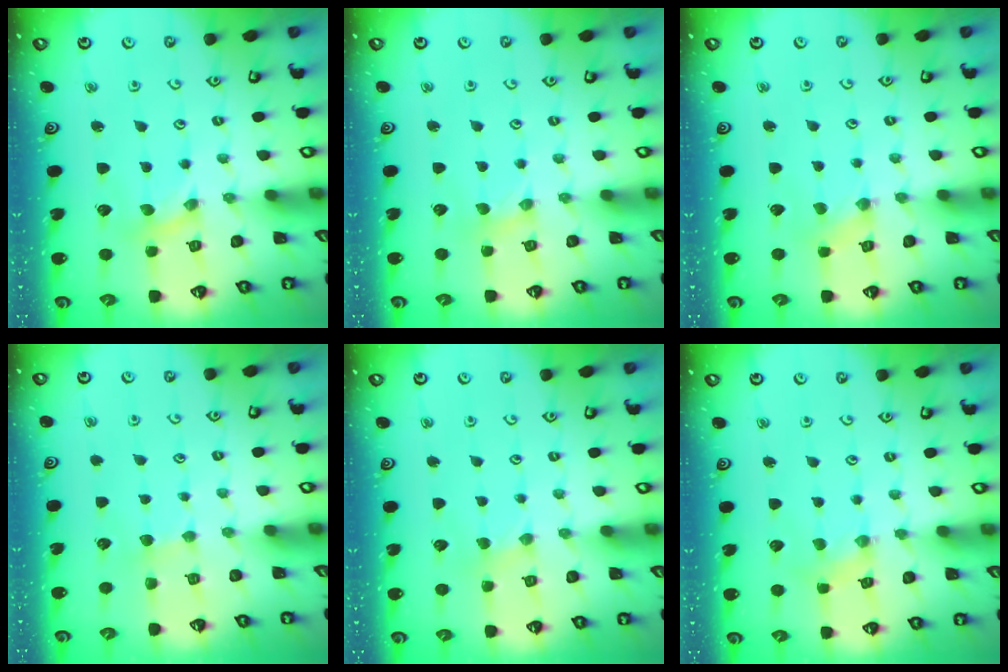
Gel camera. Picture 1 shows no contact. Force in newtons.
{"total": 1.7, "press": 1.7, "slide": 0.3}
{"total": 0.0}
{"total": 2.4, "press": 2.4, "slide": 0.4}
{"total": 2.2, "press": 2.2, "slide": 0.4}
{"total": 2.1, "press": 2.1, "slide": 0.4}